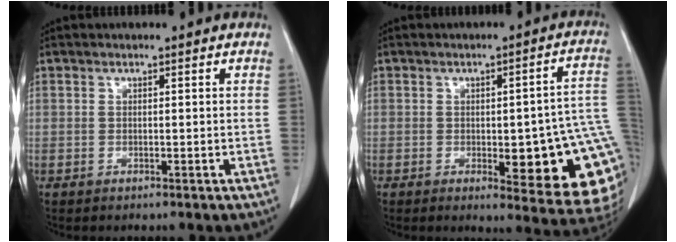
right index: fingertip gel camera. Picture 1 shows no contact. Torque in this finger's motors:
{"motor_torque": [1.85, -0.10, 0.37, 0.08]}